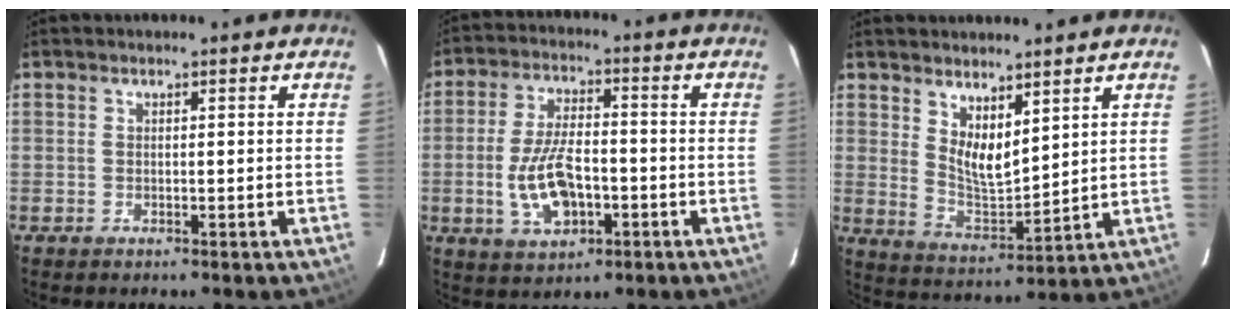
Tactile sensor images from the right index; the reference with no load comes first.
{"total": 11.0, "force": [-2.9, 5.3, 9.1], "torque": [-0.188, 0.000, -0.046]}
{"total": 7.5, "force": [4.8, 3.1, 5.0], "torque": [-0.081, -0.013, 0.096]}